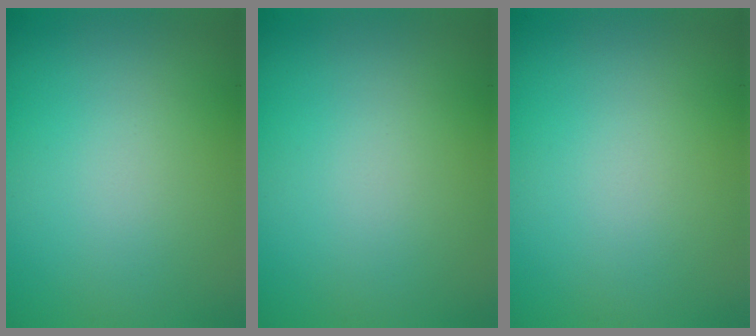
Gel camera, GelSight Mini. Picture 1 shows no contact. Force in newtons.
{"total": 0.0}
{"total": 0.0}